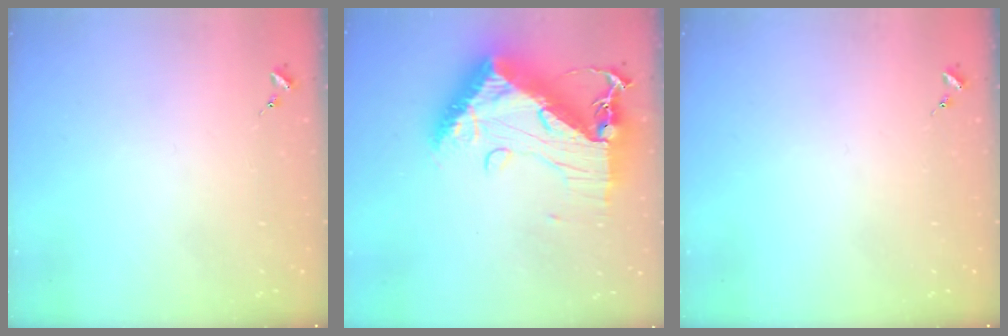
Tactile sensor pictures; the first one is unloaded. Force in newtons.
{"total": 20.9, "press": 20.8, "slide": 1.9}
{"total": 0.0}